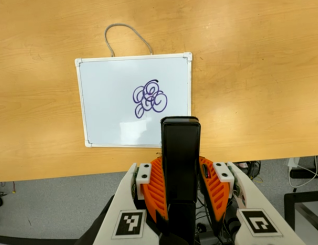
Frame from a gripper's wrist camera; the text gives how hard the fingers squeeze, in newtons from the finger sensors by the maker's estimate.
{"total": 5.0, "left": 3.3, "right": 6.6}